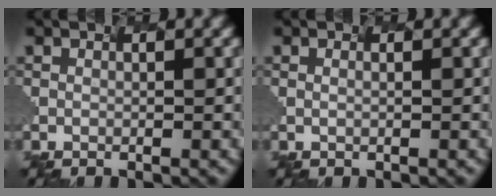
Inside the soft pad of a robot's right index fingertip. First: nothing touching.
{"total": 0.0}